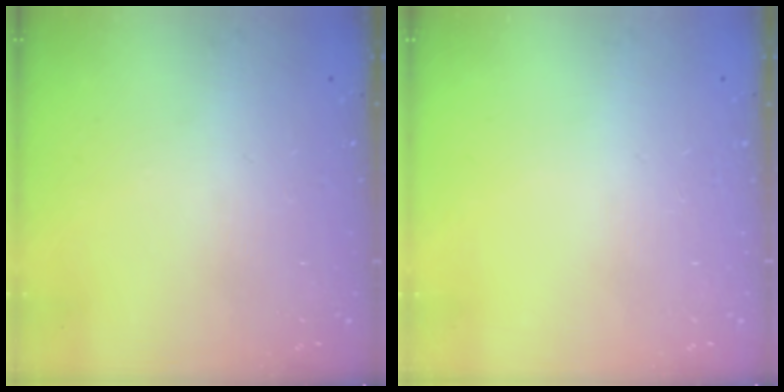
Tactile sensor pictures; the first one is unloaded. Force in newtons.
{"total": 0.0}